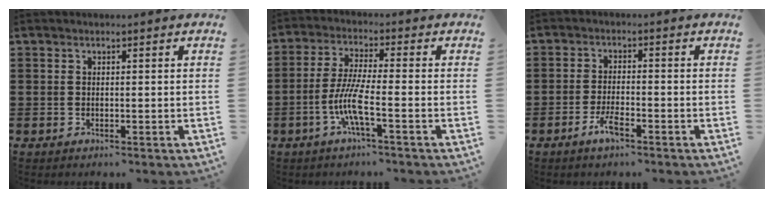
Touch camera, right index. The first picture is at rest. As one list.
[{"total": 7.1, "force": [-2.8, 0.8, 6.5], "torque": [-0.152, -0.015, -0.063]}, {"total": 3.6, "force": [-2.2, 1.0, 2.6], "torque": [-0.064, -0.003, -0.046]}]